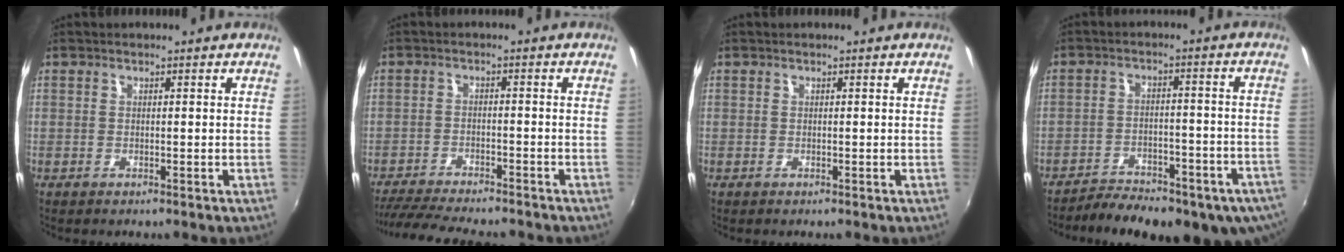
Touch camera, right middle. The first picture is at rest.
{"total": 12.2, "force": [-11.0, 1.6, 5.1], "torque": [-0.117, -0.021, -0.175]}
{"total": 0.0}
{"total": 18.4, "force": [-13.6, 6.9, 10.3], "torque": [-0.184, -0.036, -0.174]}